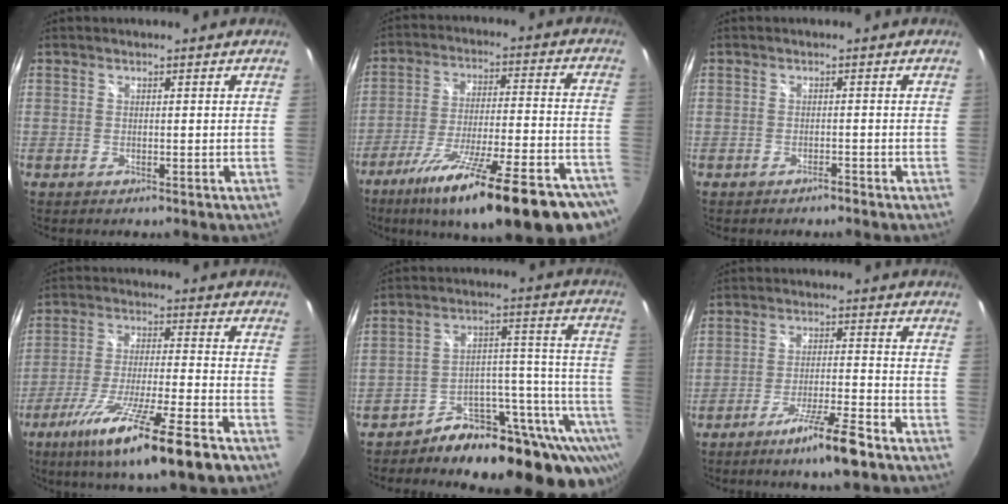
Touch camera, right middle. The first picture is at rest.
{"total": 28.6, "force": [-21.3, 4.8, 18.5], "torque": [-0.286, -0.068, -0.302]}
{"total": 1.0, "force": [-0.9, 0.2, 0.2], "torque": [-0.005, -0.001, -0.016]}
{"total": 17.8, "force": [-11.3, 1.4, 13.8], "torque": [-0.259, -0.057, -0.190]}
{"total": 23.3, "force": [-17.8, 8.9, 12.0], "torque": [-0.122, 0.021, -0.249]}
{"total": 8.5, "force": [-6.0, 0.0, 5.9], "torque": [-0.119, -0.006, -0.103]}